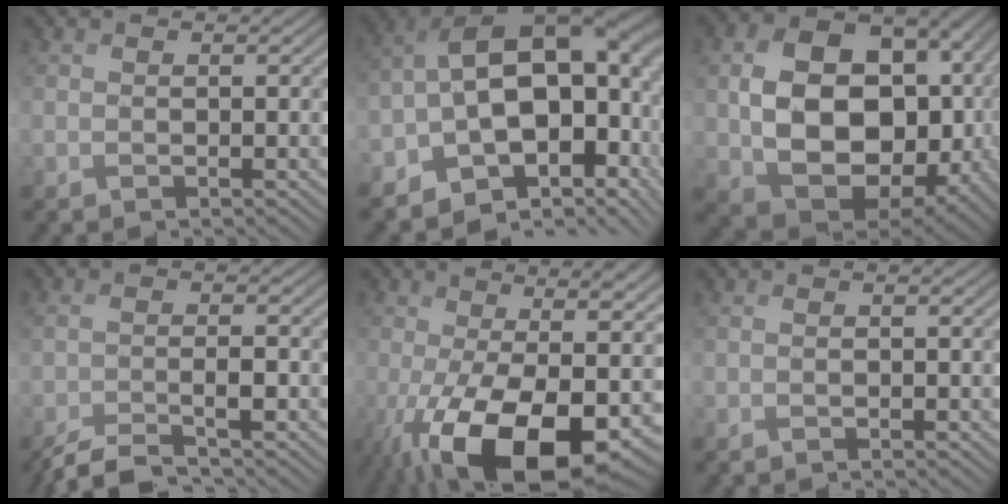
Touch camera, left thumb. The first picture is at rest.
{"total": 17.2, "force": [-3.1, 10.1, 13.5], "torque": [-0.203, -0.010, -0.032]}
{"total": 17.4, "force": [0.1, 13.2, 11.4], "torque": [-0.214, -0.054, 0.037]}
{"total": 5.5, "force": [-4.2, 1.2, 3.4], "torque": [-0.062, -0.002, -0.081]}
{"total": 17.6, "force": [-5.7, 7.5, 14.9], "torque": [-0.272, -0.048, -0.075]}
{"total": 1.1, "force": [-0.4, 0.3, 0.9], "torque": [-0.018, 0.001, -0.008]}